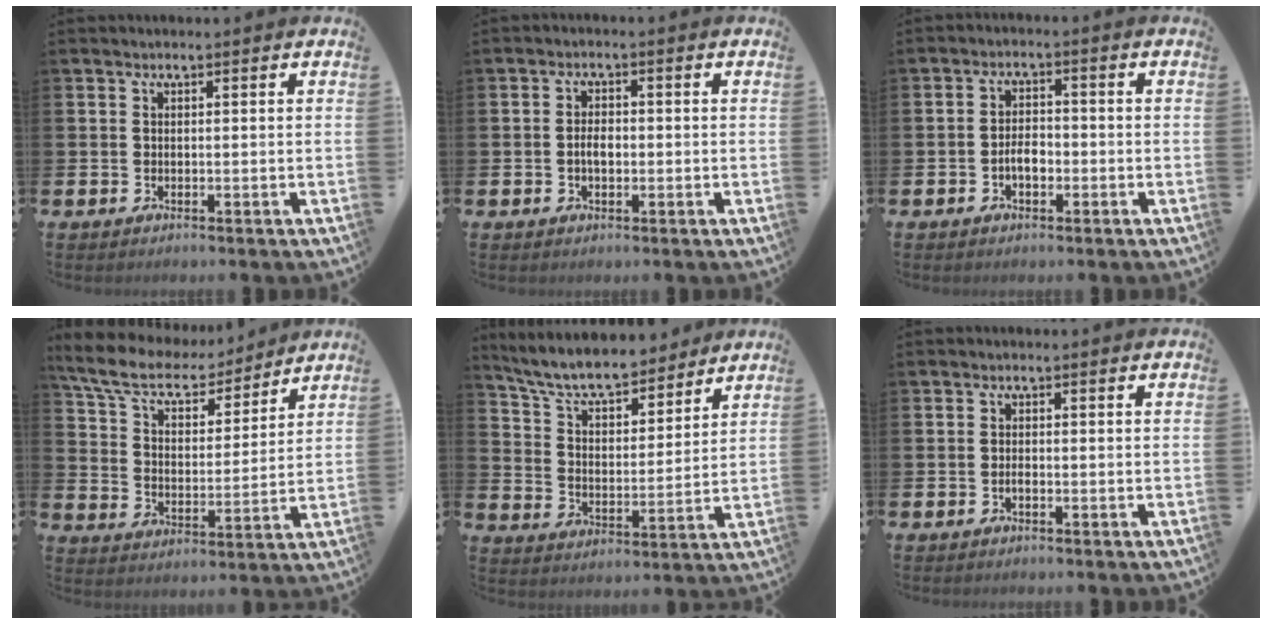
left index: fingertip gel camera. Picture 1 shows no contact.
{"total": 2.5, "force": [-0.4, 1.4, 2.0], "torque": [-0.027, 0.001, -0.011]}
{"total": 2.8, "force": [-1.0, 1.5, 2.1], "torque": [-0.039, 0.006, -0.022]}
{"total": 8.5, "force": [7.6, 2.6, 2.9], "torque": [-0.098, -0.047, 0.133]}
{"total": 8.3, "force": [7.6, 2.0, 2.6], "torque": [-0.078, -0.049, 0.132]}
{"total": 0.6, "force": [-0.4, 0.2, 0.4], "torque": [-0.016, 0.000, -0.006]}